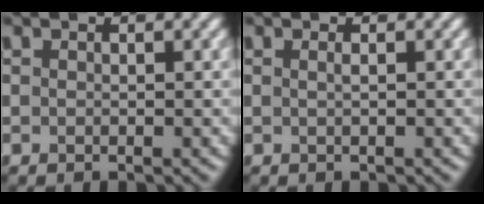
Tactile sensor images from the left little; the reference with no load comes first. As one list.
[{"total": 0.8, "force": [0.2, 0.3, 0.7], "torque": [-0.010, 0.001, -0.002]}]